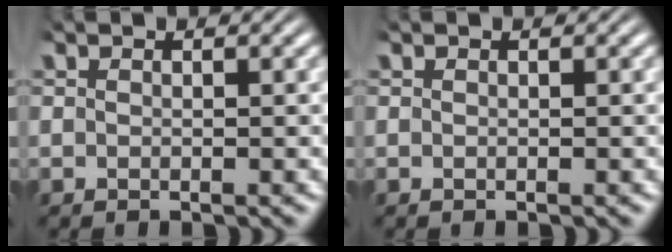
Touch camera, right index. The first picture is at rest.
{"total": 0.0}